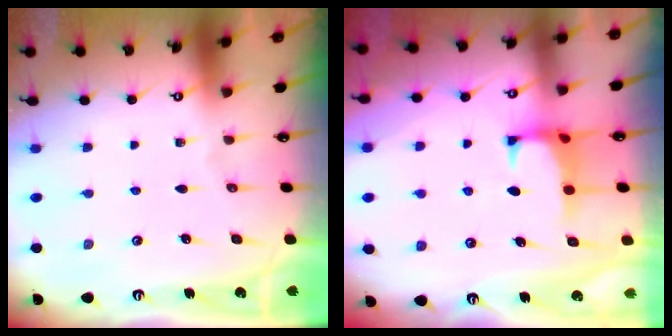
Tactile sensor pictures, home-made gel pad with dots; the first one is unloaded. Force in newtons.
{"total": 0.8, "press": 0.6, "slide": 0.5}